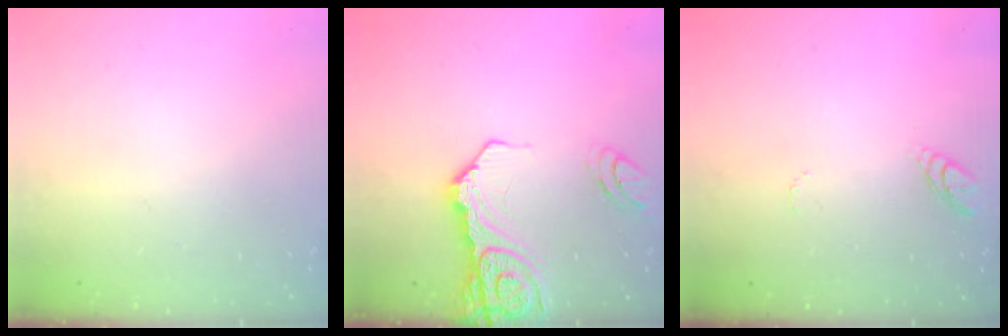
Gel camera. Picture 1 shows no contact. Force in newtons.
{"total": 16.9, "press": 16.7, "slide": 2.1}
{"total": 6.6, "press": 6.6, "slide": 0.5}